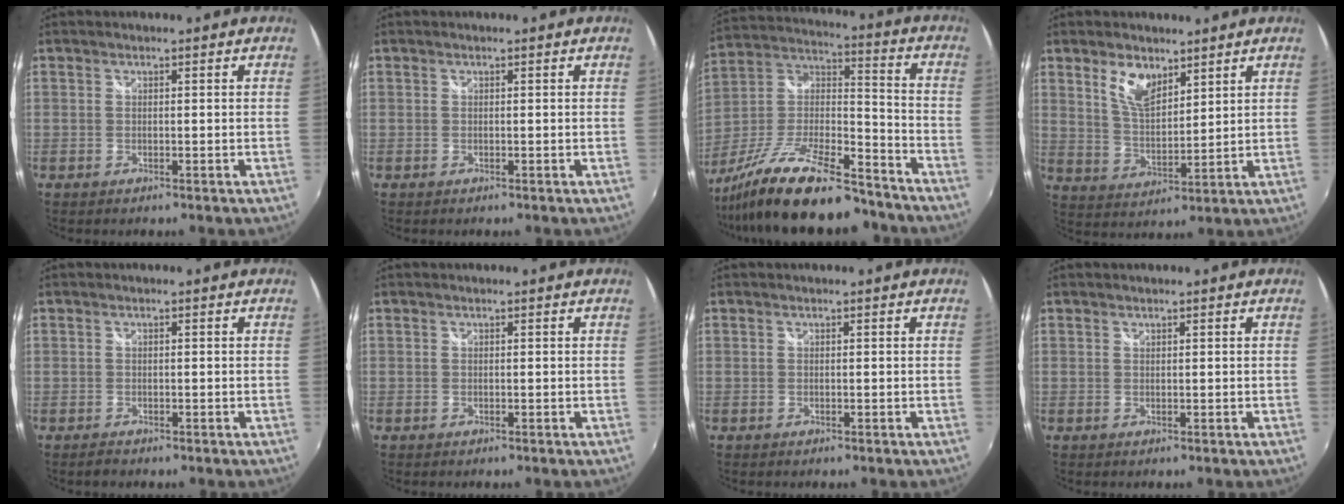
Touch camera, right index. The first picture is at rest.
{"total": 0.0}
{"total": 23.0, "force": [-17.4, 6.1, 13.8], "torque": [-0.269, -0.017, -0.289]}
{"total": 7.5, "force": [4.6, 3.6, 4.8], "torque": [-0.087, 0.002, 0.090]}
{"total": 1.2, "force": [-0.9, 0.7, 0.3], "torque": [-0.007, -0.002, -0.015]}
{"total": 0.0}
{"total": 0.0}
{"total": 0.0}